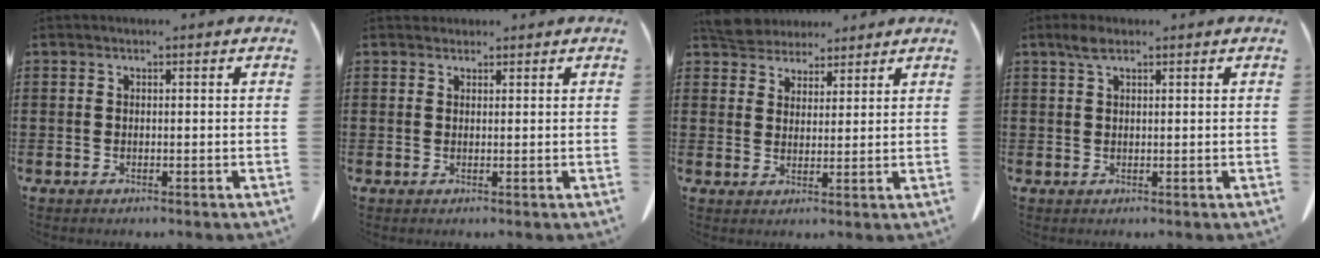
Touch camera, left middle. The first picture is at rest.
{"total": 1.3, "force": [1.2, 0.5, 0.0], "torque": [0.004, -0.003, 0.024]}
{"total": 5.4, "force": [5.1, 1.7, 0.9], "torque": [-0.038, -0.011, 0.098]}
{"total": 2.2, "force": [1.3, 0.8, 1.7], "torque": [-0.037, 0.003, 0.023]}